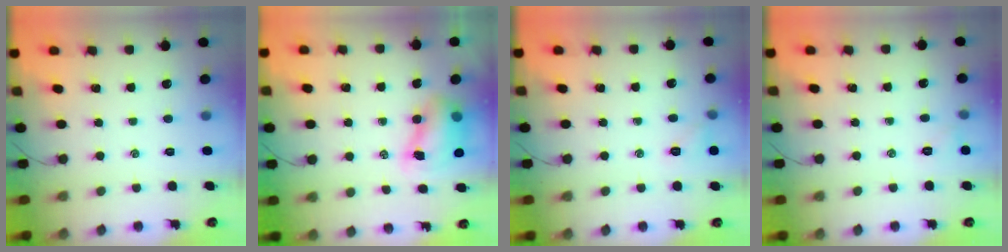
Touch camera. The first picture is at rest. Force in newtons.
{"total": 8.1, "press": 7.9, "slide": 1.3}
{"total": 5.2, "press": 4.9, "slide": 1.6}
{"total": 3.8, "press": 3.6, "slide": 1.2}